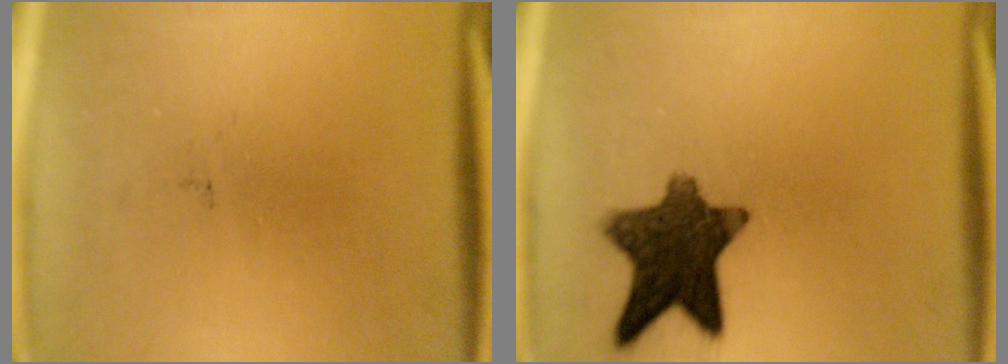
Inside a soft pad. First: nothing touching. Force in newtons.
{"total": 11.5}